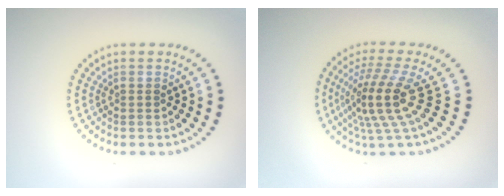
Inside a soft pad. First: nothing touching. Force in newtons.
{"total": 5.0, "press": 3.5, "slide": 3.6}